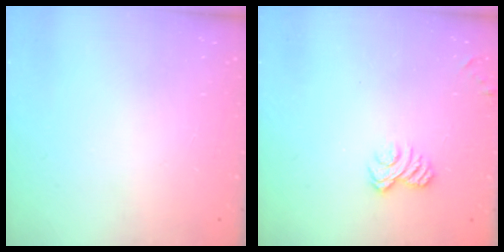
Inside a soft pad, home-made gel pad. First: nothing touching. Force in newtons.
{"total": 3.4, "press": 3.2, "slide": 1.1}